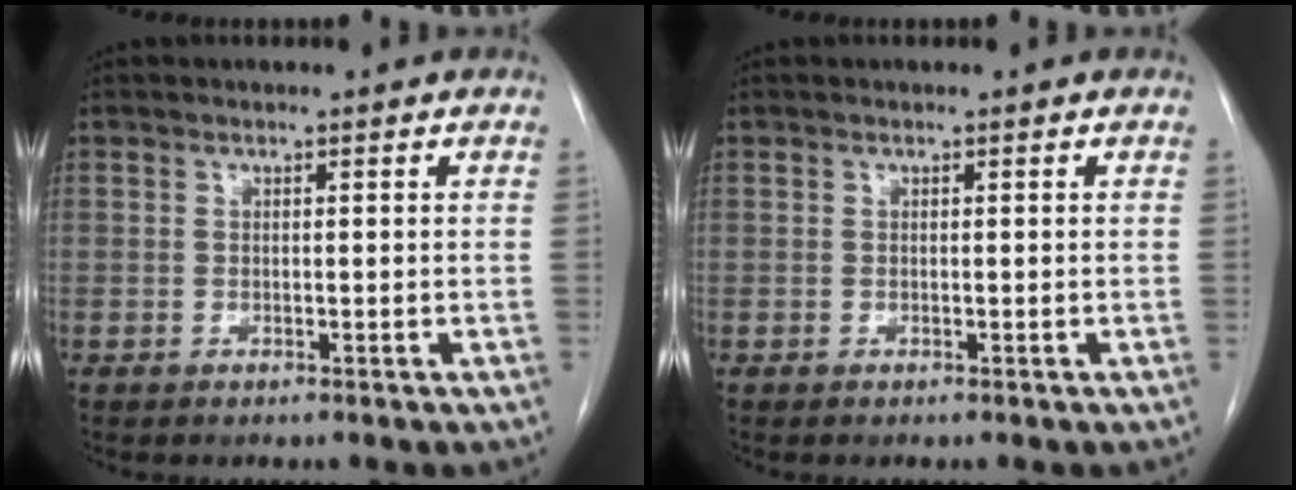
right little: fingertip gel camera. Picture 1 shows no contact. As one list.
[{"total": 0.0}]